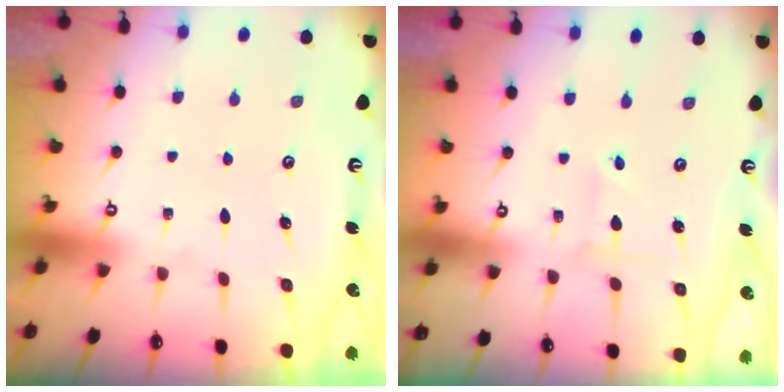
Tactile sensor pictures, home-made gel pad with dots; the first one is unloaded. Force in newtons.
{"total": 1.8, "press": 1.7, "slide": 0.2}